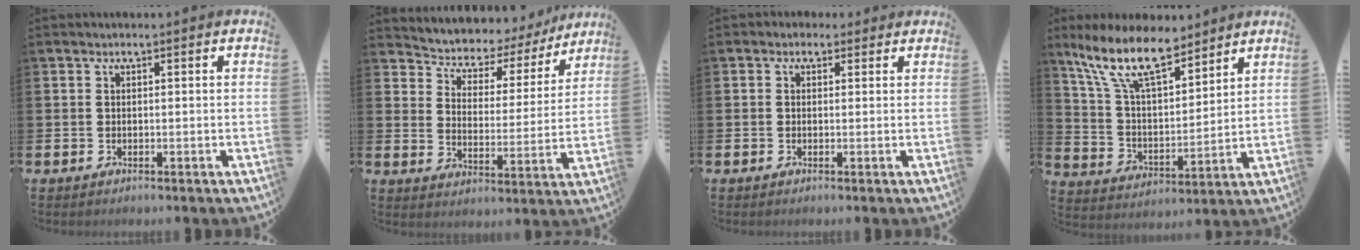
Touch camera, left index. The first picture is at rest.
{"total": 5.3, "force": [4.8, 2.3, 0.2], "torque": [-0.039, -0.044, 0.078]}
{"total": 1.0, "force": [0.5, 0.9, 0.1], "torque": [0.001, 0.007, 0.007]}
{"total": 12.3, "force": [9.5, 4.1, 6.7], "torque": [-0.155, -0.037, 0.172]}